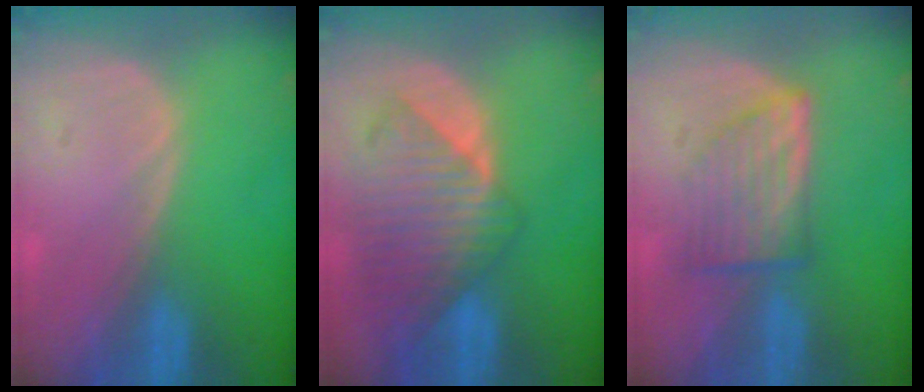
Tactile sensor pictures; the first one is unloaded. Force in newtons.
{"total": 9.4, "press": 8.4, "slide": 4.2}
{"total": 6.2, "press": 5.9, "slide": 1.9}